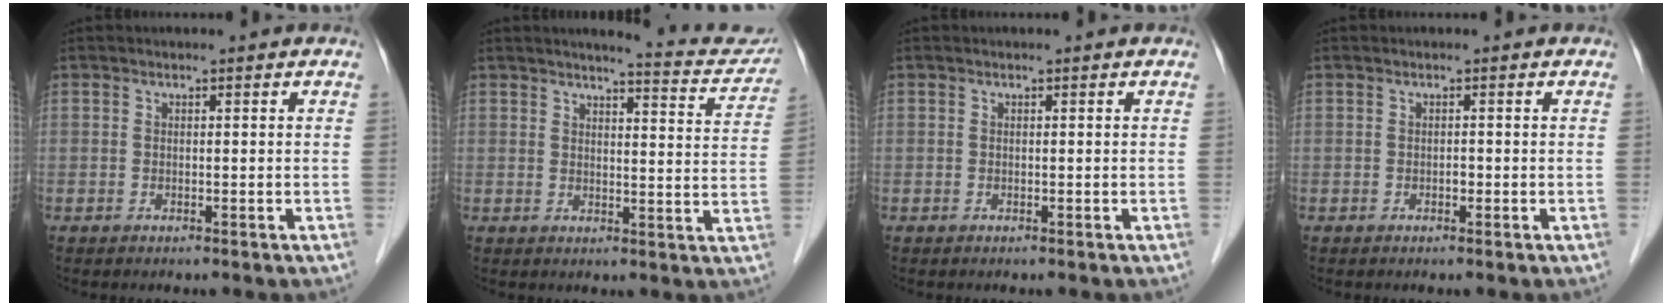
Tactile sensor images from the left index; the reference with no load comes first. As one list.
[{"total": 9.6, "force": [9.0, 1.2, 3.1], "torque": [-0.025, -0.021, 0.086]}, {"total": 0.0}, {"total": 0.5, "force": [-0.3, 0.3, 0.3], "torque": [-0.002, -0.001, -0.008]}]